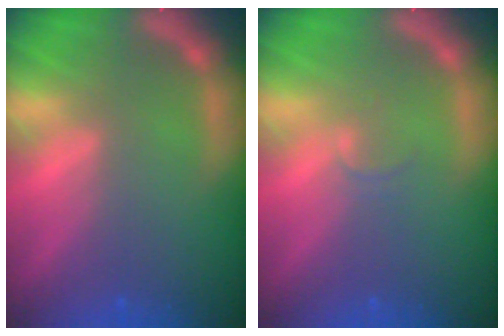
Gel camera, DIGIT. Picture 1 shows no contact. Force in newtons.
{"total": 1.0}